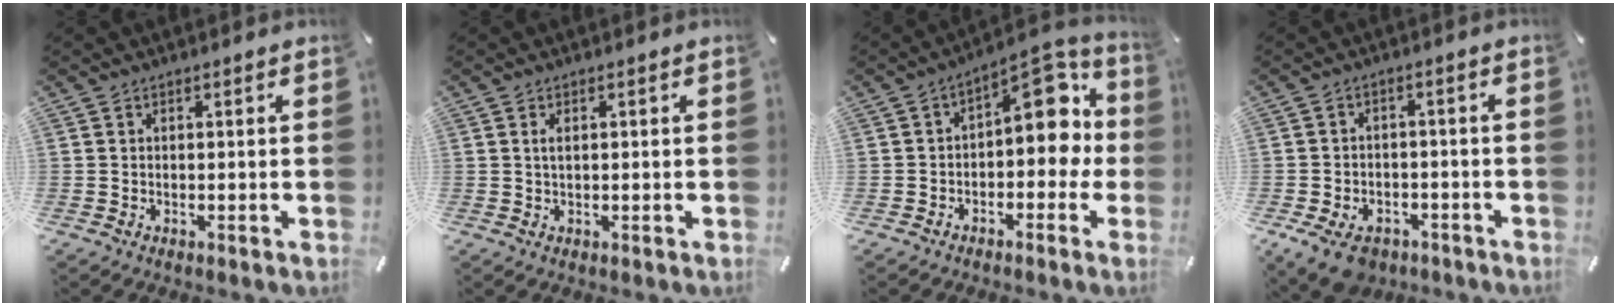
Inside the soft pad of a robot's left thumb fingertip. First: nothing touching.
{"total": 1.4, "force": [0.3, 0.5, 1.2], "torque": [-0.025, 0.002, 0.004]}
{"total": 12.3, "force": [3.7, 7.1, 9.3], "torque": [-0.107, -0.039, 0.062]}
{"total": 7.6, "force": [-4.7, 4.8, 3.7], "torque": [-0.075, 0.024, -0.084]}